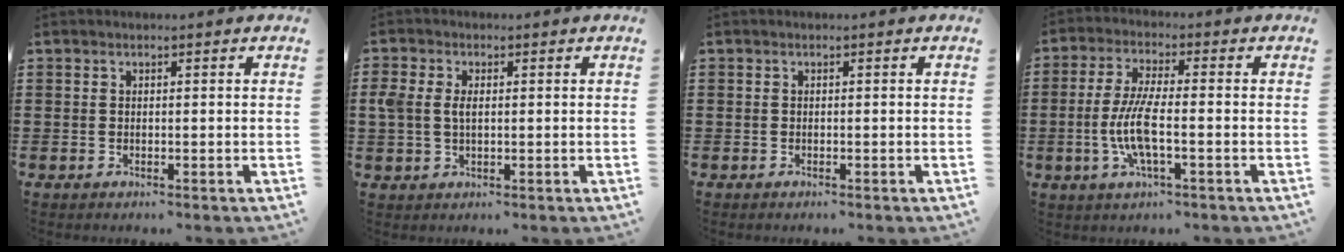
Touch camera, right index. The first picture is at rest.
{"total": 3.2, "force": [0.3, 2.1, 2.5], "torque": [-0.067, 0.004, -0.001]}
{"total": 0.0}
{"total": 7.4, "force": [-1.9, 1.7, 6.9], "torque": [-0.153, -0.014, -0.041]}